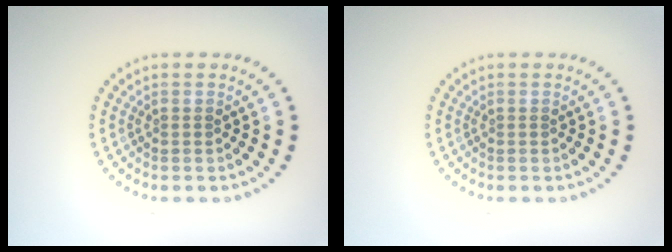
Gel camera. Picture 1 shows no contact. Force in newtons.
{"total": 0.0}